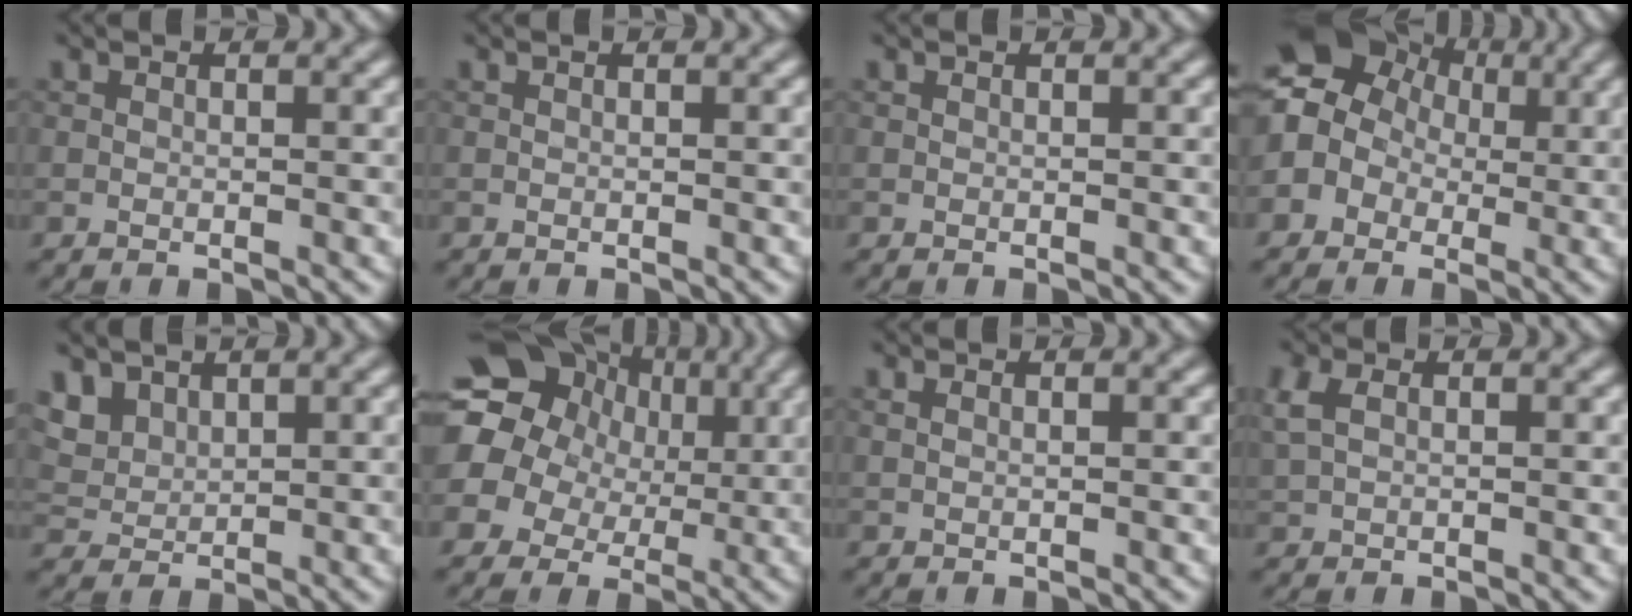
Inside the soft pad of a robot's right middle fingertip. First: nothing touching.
{"total": 0.0}
{"total": 0.0}
{"total": 8.5, "force": [1.7, 7.5, 3.8], "torque": [-0.070, 0.021, -0.007]}
{"total": 3.7, "force": [2.3, 2.4, 1.6], "torque": [-0.050, -0.006, 0.057]}
{"total": 14.6, "force": [4.2, 12.3, 6.7], "torque": [-0.159, 0.023, 0.061]}
{"total": 0.6, "force": [0.4, 0.2, 0.4], "torque": [-0.013, -0.001, 0.003]}
{"total": 2.4, "force": [0.8, 1.5, 1.7], "torque": [-0.044, 0.005, 0.018]}